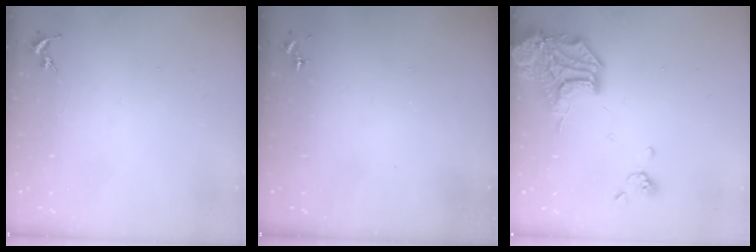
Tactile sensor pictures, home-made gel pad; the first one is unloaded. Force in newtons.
{"total": 0.0}
{"total": 19.9, "press": 19.8, "slide": 2.6}